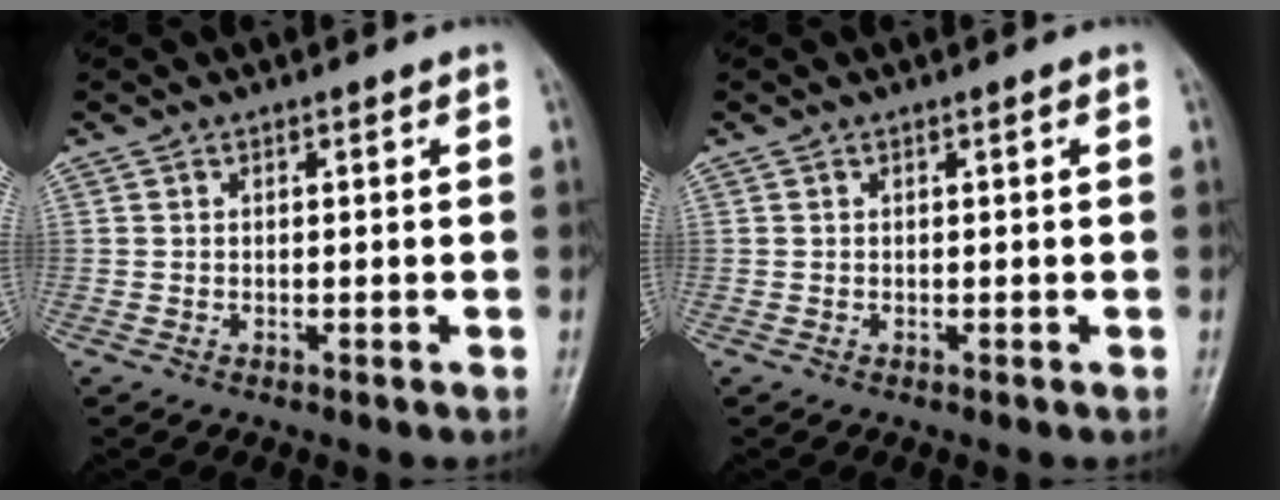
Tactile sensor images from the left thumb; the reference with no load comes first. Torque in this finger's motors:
{"motor_torque": [0.00, 0.00, -0.04, -0.02, 0.00]}